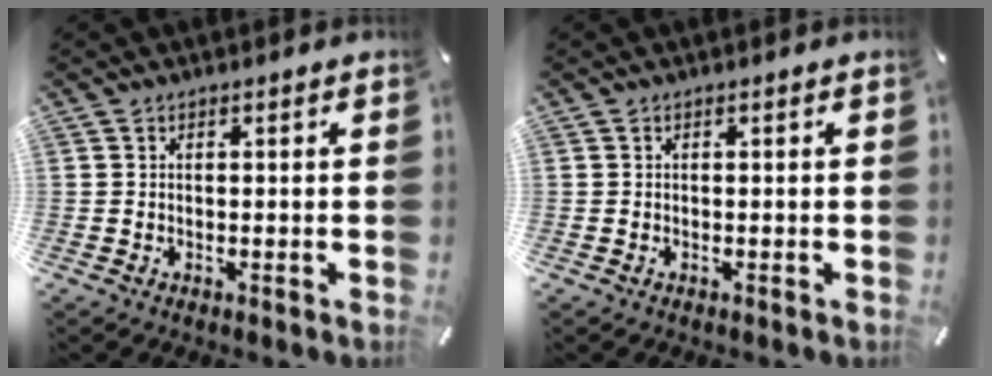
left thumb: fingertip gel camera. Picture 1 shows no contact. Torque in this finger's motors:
{"motor_torque": [0.00, 0.00, 0.00, 0.00, -0.01]}